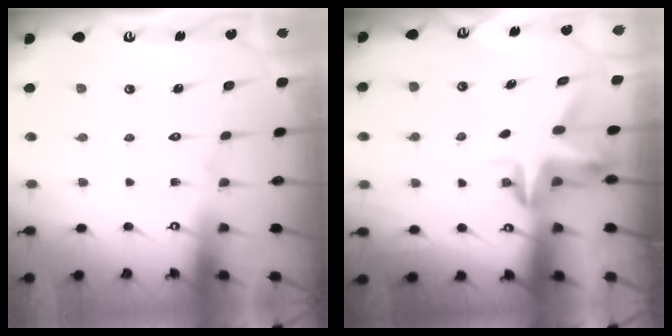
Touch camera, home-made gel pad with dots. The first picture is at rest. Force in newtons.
{"total": 3.3, "press": 3.2, "slide": 0.4}